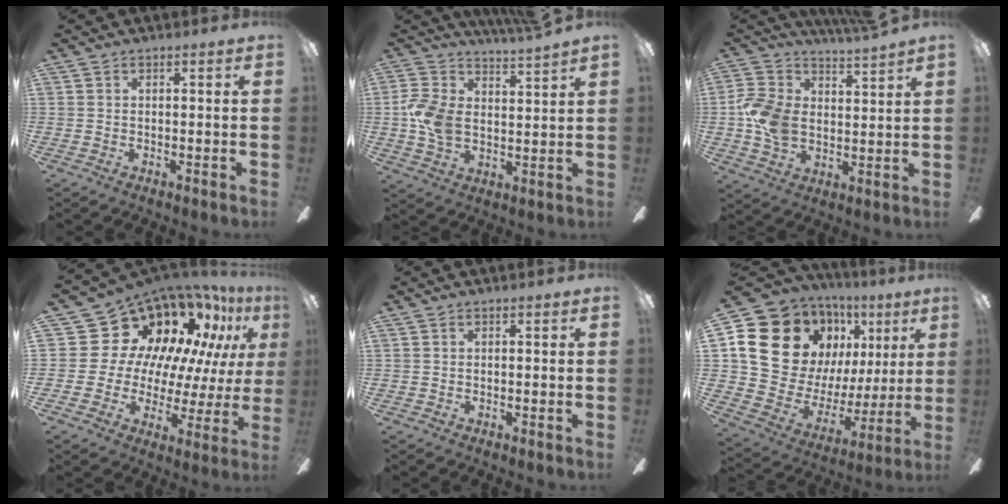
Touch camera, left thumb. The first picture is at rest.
{"total": 8.2, "force": [3.2, 3.9, 6.5], "torque": [-0.148, -0.016, 0.058]}
{"total": 9.1, "force": [2.8, 5.4, 6.8], "torque": [-0.160, -0.009, 0.055]}
{"total": 18.0, "force": [11.4, 12.1, 6.9], "torque": [-0.104, -0.106, 0.228]}
{"total": 0.0}
{"total": 20.9, "force": [10.0, 15.5, 9.9], "torque": [-0.193, -0.052, 0.203]}